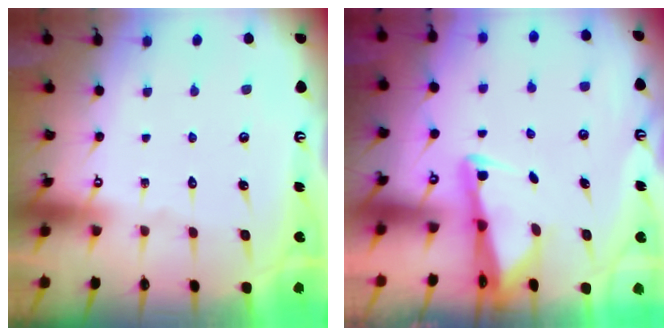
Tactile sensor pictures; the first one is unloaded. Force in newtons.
{"total": 2.4, "press": 2.3, "slide": 0.5}